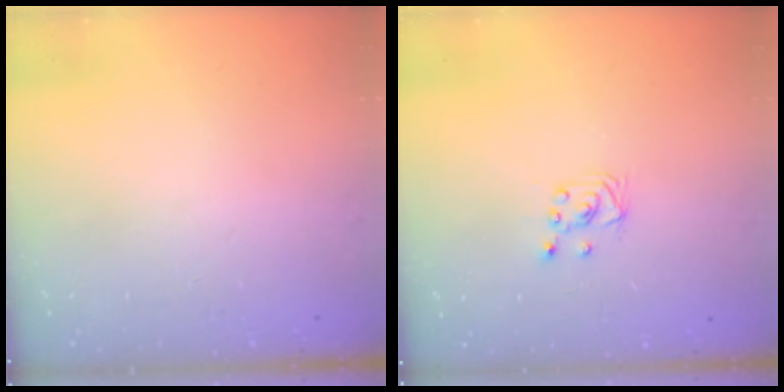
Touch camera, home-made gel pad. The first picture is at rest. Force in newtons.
{"total": 2.0, "press": 2.0, "slide": 0.2}